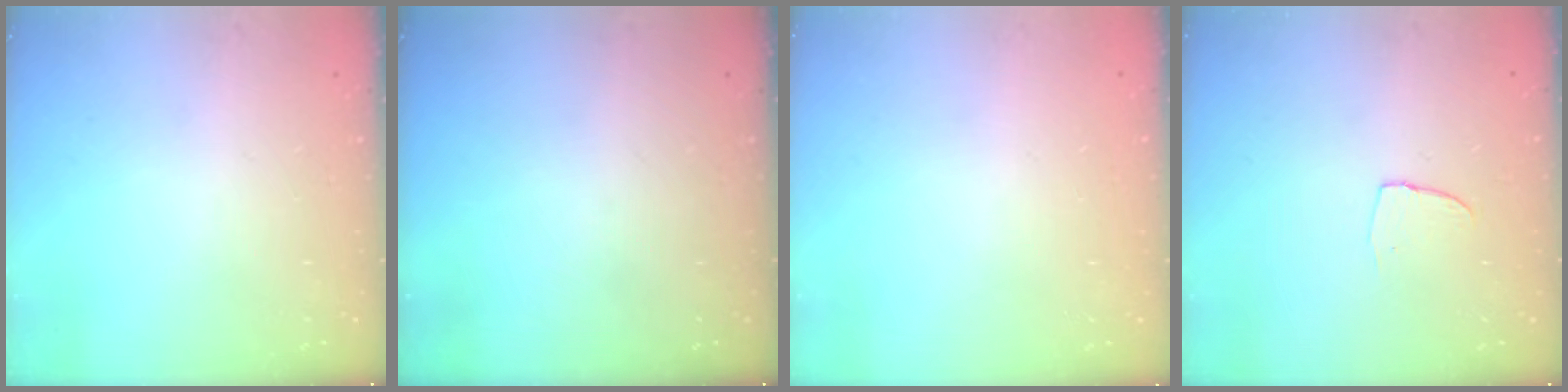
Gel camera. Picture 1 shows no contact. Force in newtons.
{"total": 0.0}
{"total": 0.0}
{"total": 3.8, "press": 3.8, "slide": 0.3}